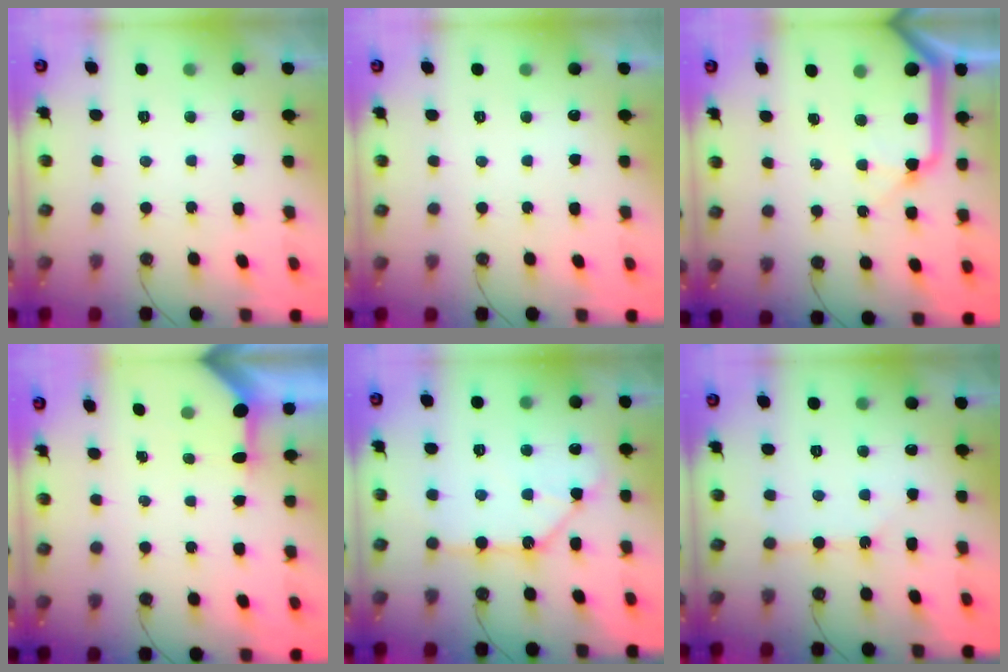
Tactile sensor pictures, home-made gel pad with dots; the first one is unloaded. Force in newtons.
{"total": 0.6, "press": 0.1, "slide": 0.5}
{"total": 16.5, "press": 16.4, "slide": 1.9}
{"total": 3.4, "press": 3.4, "slide": 0.3}
{"total": 9.9, "press": 9.9, "slide": 1.1}
{"total": 2.3, "press": 2.3, "slide": 0.4}